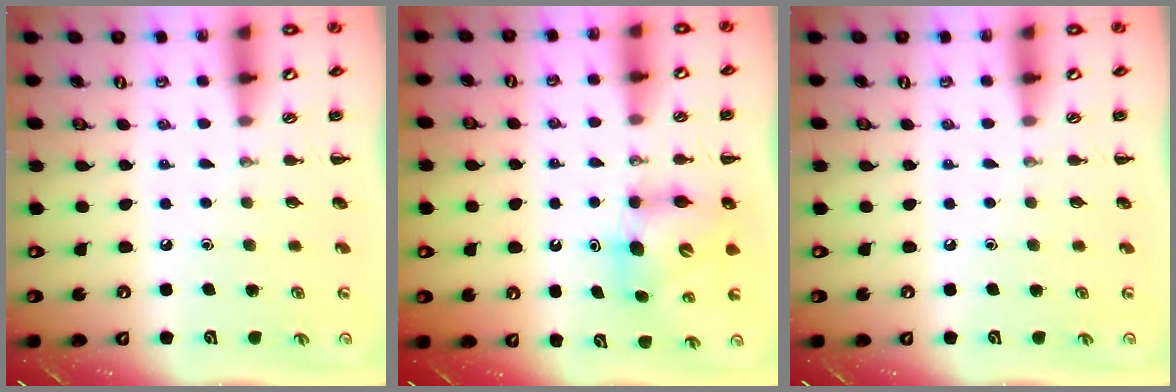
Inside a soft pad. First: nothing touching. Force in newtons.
{"total": 7.0, "press": 7.0, "slide": 0.6}
{"total": 0.0}